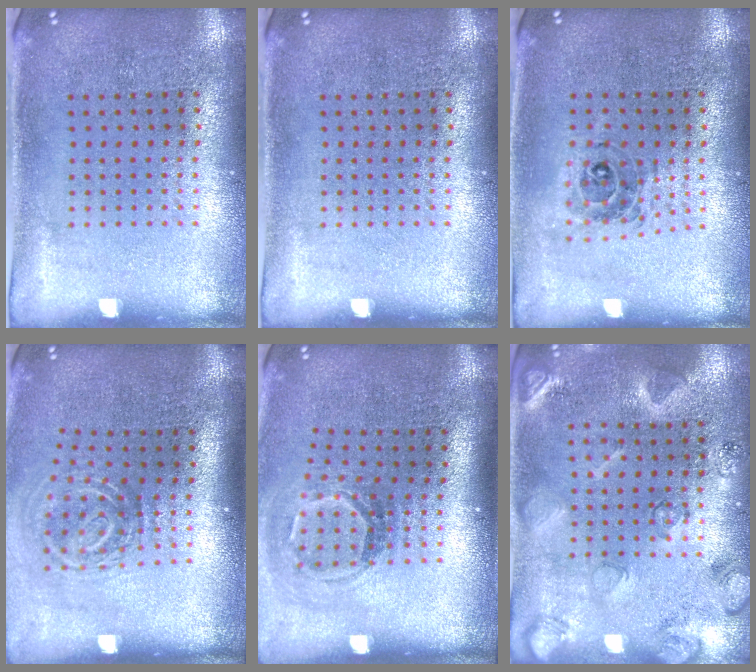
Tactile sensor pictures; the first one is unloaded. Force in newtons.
{"total": 0.0}
{"total": 0.7, "press": 0.7, "slide": 0.0}
{"total": 1.9, "press": 1.2, "slide": 1.5}
{"total": 1.8, "press": 1.2, "slide": 1.4}
{"total": 2.2, "press": 2.2, "slide": 0.4}